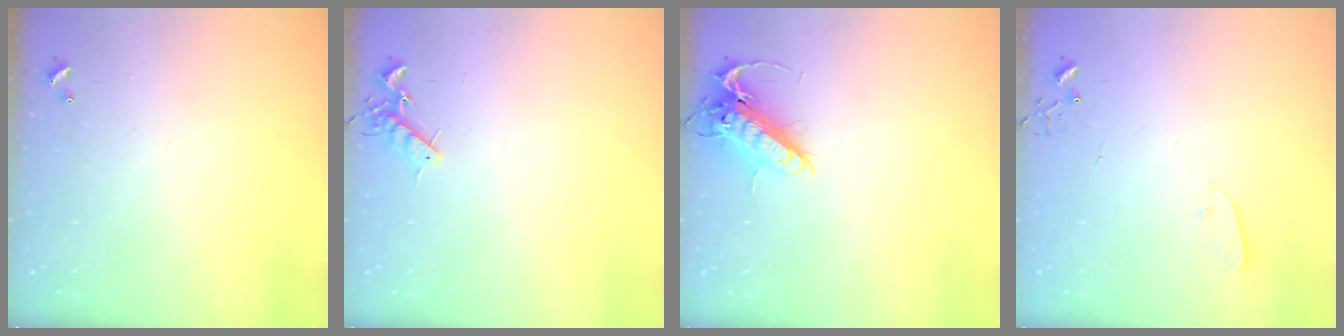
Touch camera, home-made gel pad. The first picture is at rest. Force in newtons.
{"total": 7.2, "press": 7.1, "slide": 1.1}
{"total": 13.3, "press": 13.1, "slide": 2.4}
{"total": 2.9, "press": 2.9, "slide": 0.4}